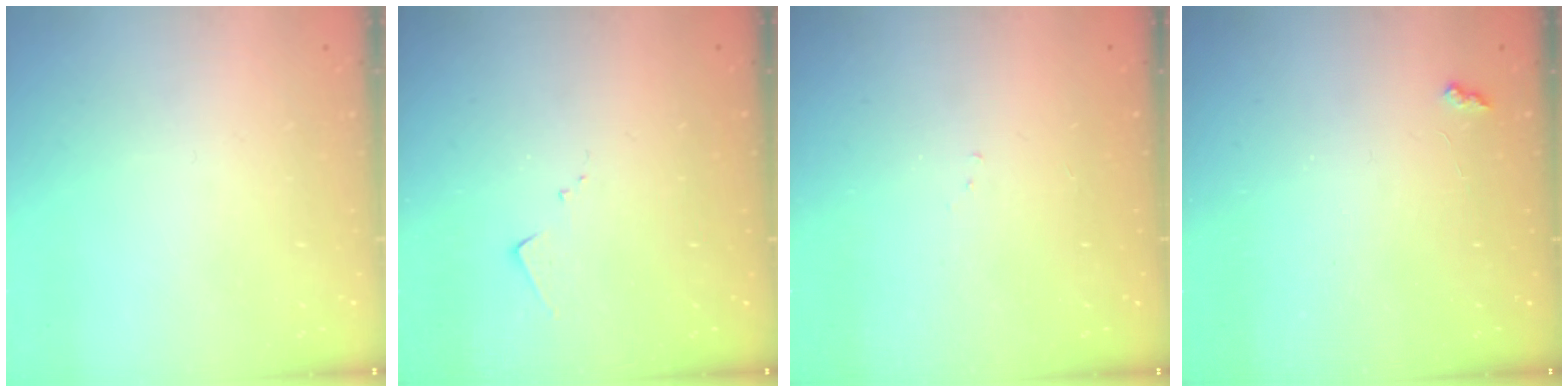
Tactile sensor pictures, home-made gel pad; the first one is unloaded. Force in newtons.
{"total": 4.8, "press": 4.7, "slide": 0.4}
{"total": 3.7, "press": 3.7, "slide": 0.6}
{"total": 2.1, "press": 2.1, "slide": 0.5}